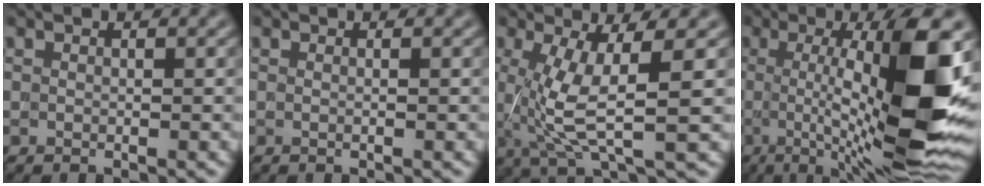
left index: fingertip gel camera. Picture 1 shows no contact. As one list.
[{"total": 0.6, "force": [0.1, 0.3, 0.5], "torque": [-0.007, -0.002, -0.006]}, {"total": 6.4, "force": [0.5, 1.5, 6.2], "torque": [-0.129, -0.002, 0.015]}, {"total": 13.7, "force": [0.3, 3.5, 13.3], "torque": [-0.197, -0.005, 0.006]}]